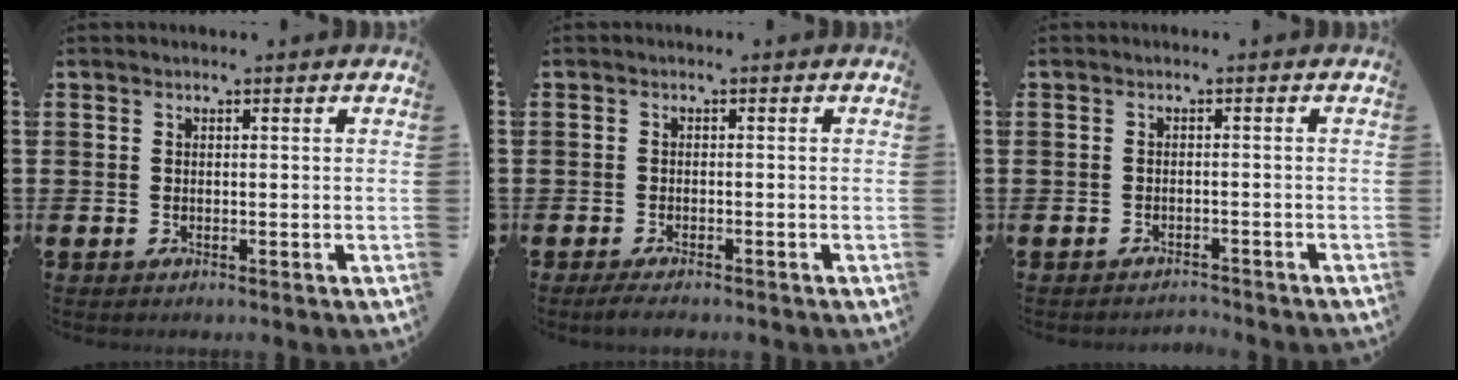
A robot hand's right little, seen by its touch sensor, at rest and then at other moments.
{"total": 1.4, "force": [-1.0, 0.3, 0.8], "torque": [-0.016, 0.000, -0.021]}
{"total": 1.3, "force": [-1.3, 0.0, 0.0], "torque": [-0.003, 0.003, -0.027]}